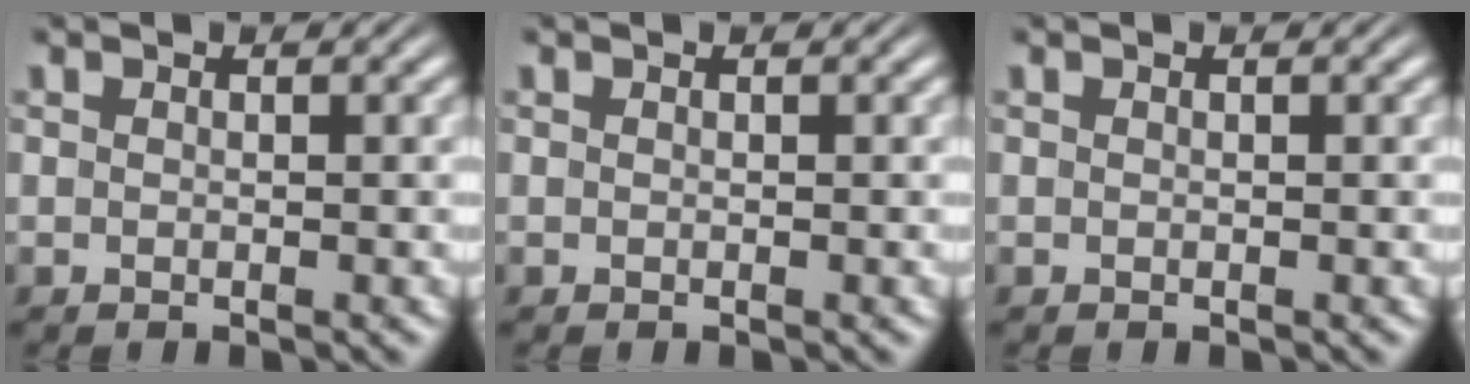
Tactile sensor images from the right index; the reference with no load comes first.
{"total": 0.0}
{"total": 0.0}